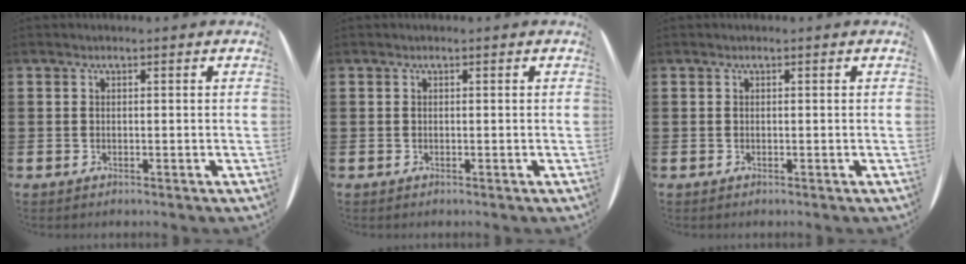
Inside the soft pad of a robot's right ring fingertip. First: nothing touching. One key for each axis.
{"total": 0.0}
{"total": 0.0}